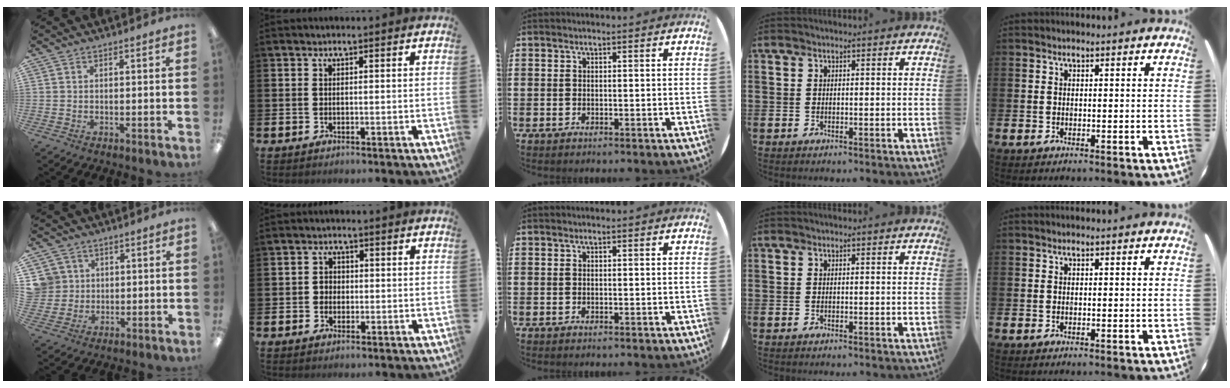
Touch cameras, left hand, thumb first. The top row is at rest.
{"thumb": {"total": 6.1, "force": [1.9, 5.7, 0.3], "torque": [-0.014, 0.005, 0.040]}, "index": {"total": 1.8, "force": [-0.2, 1.7, 0.4], "torque": [0.001, 0.004, -0.011]}}